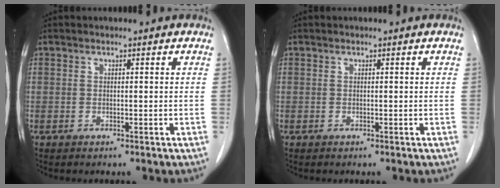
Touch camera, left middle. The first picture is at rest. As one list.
[{"total": 0.0}]